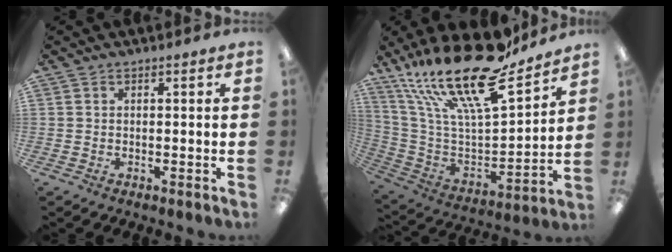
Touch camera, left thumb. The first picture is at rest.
{"total": 25.8, "force": [19.6, 7.6, 15.0], "torque": [-0.265, -0.138, 0.333]}